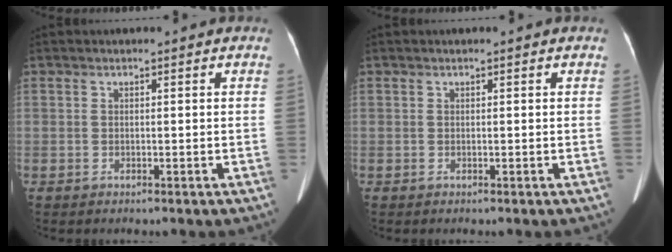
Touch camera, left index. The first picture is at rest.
{"total": 0.0}